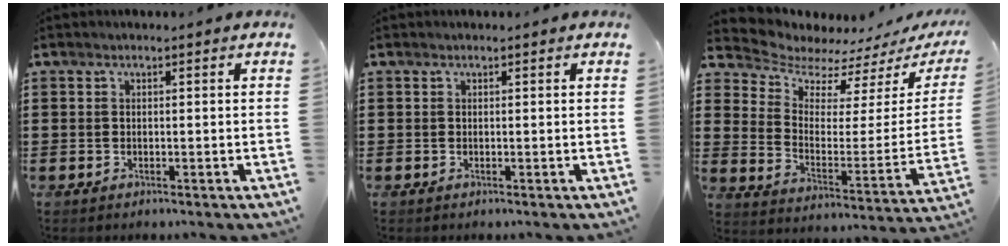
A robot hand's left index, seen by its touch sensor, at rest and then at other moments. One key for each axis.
{"total": 0.0}
{"total": 5.9, "fx": 5.6, "fy": 1.9, "fz": 0.1, "tx": -0.042, "ty": -0.051, "tz": 0.097}